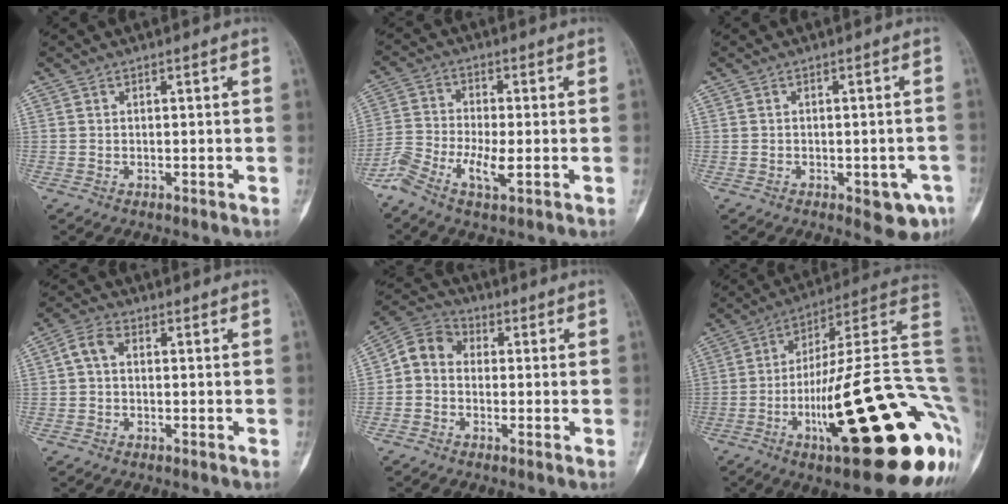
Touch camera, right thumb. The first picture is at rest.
{"total": 7.3, "force": [-3.2, 2.2, 6.2], "torque": [-0.144, 0.013, -0.068]}
{"total": 5.8, "force": [-2.5, 2.7, 4.5], "torque": [-0.037, 0.007, -0.023]}
{"total": 3.9, "force": [0.4, 2.6, 2.9], "torque": [-0.055, 0.012, 0.001]}
{"total": 6.9, "force": [-0.2, 5.7, 3.8], "torque": [-0.054, 0.024, -0.024]}
{"total": 33.8, "force": [-7.6, 8.2, 31.9], "torque": [-0.370, 0.047, -0.115]}